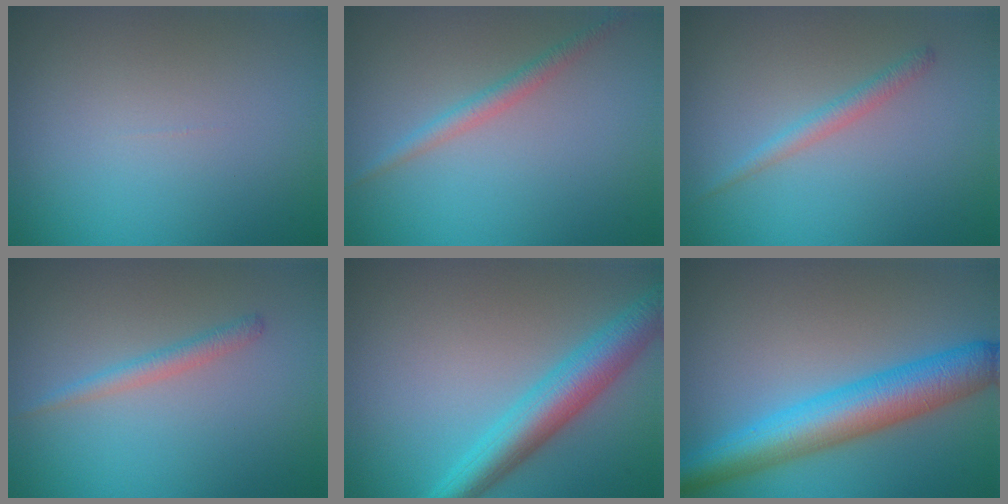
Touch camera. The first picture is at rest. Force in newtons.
{"total": 1.6, "press": 1.6, "slide": 0.0}
{"total": 1.4, "press": 1.4, "slide": 0.1}
{"total": 1.5, "press": 1.5, "slide": 0.0}
{"total": 5.6, "press": 5.6, "slide": 0.2}
{"total": 7.3, "press": 7.3, "slide": 0.2}